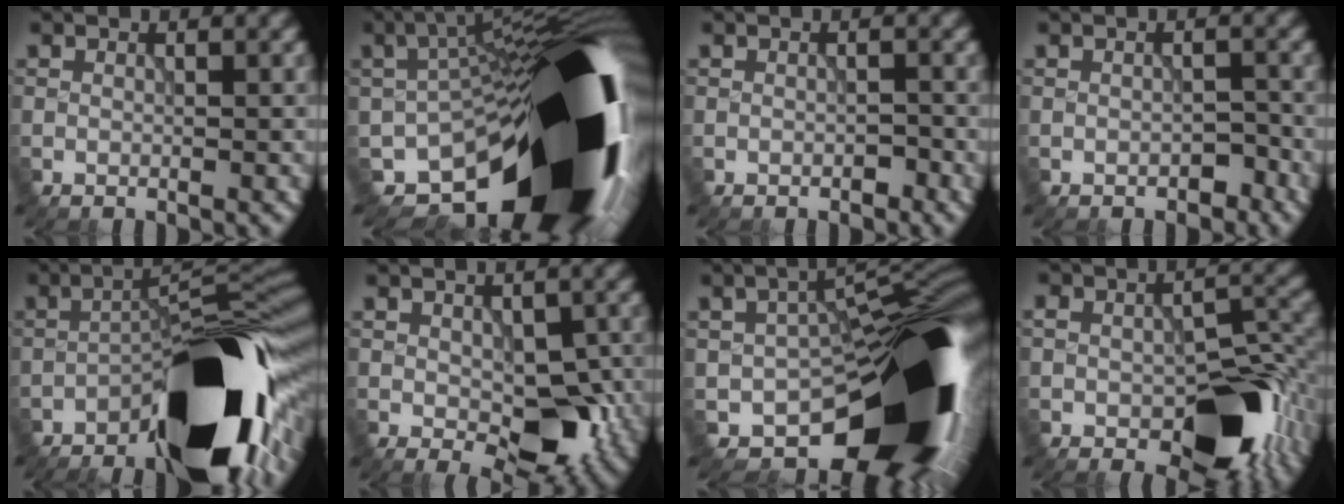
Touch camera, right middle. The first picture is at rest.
{"total": 22.8, "force": [-9.9, 8.8, 18.6], "torque": [-0.239, -0.032, -0.150]}
{"total": 0.8, "force": [-0.6, 0.3, 0.3], "torque": [-0.005, -0.003, -0.010]}
{"total": 1.5, "force": [-1.1, 0.8, 0.7], "torque": [-0.012, -0.001, -0.013]}
{"total": 19.7, "force": [-10.0, 6.8, 15.5], "torque": [-0.203, -0.002, -0.174]}
{"total": 6.5, "force": [-1.4, 3.6, 5.2], "torque": [-0.079, -0.014, -0.016]}
{"total": 18.7, "force": [-8.1, 9.1, 14.2], "torque": [-0.148, -0.016, -0.118]}
{"total": 10.9, "force": [-4.3, 6.3, 7.8], "torque": [-0.117, -0.015, -0.059]}